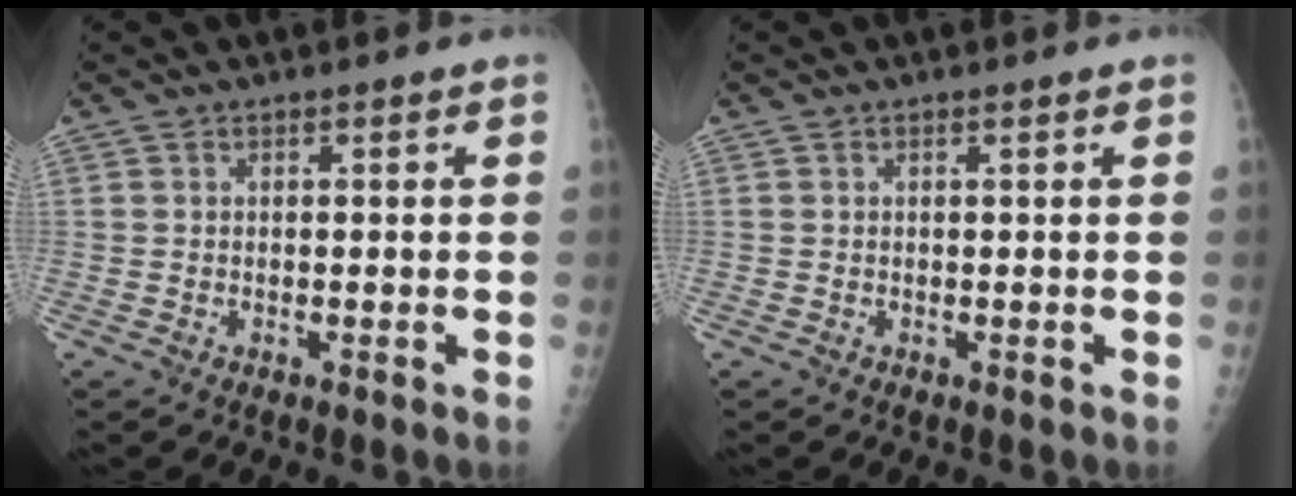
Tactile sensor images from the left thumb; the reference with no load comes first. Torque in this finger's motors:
{"motor_torque": [0.04, -0.13, -0.04, -0.12, 0.00]}